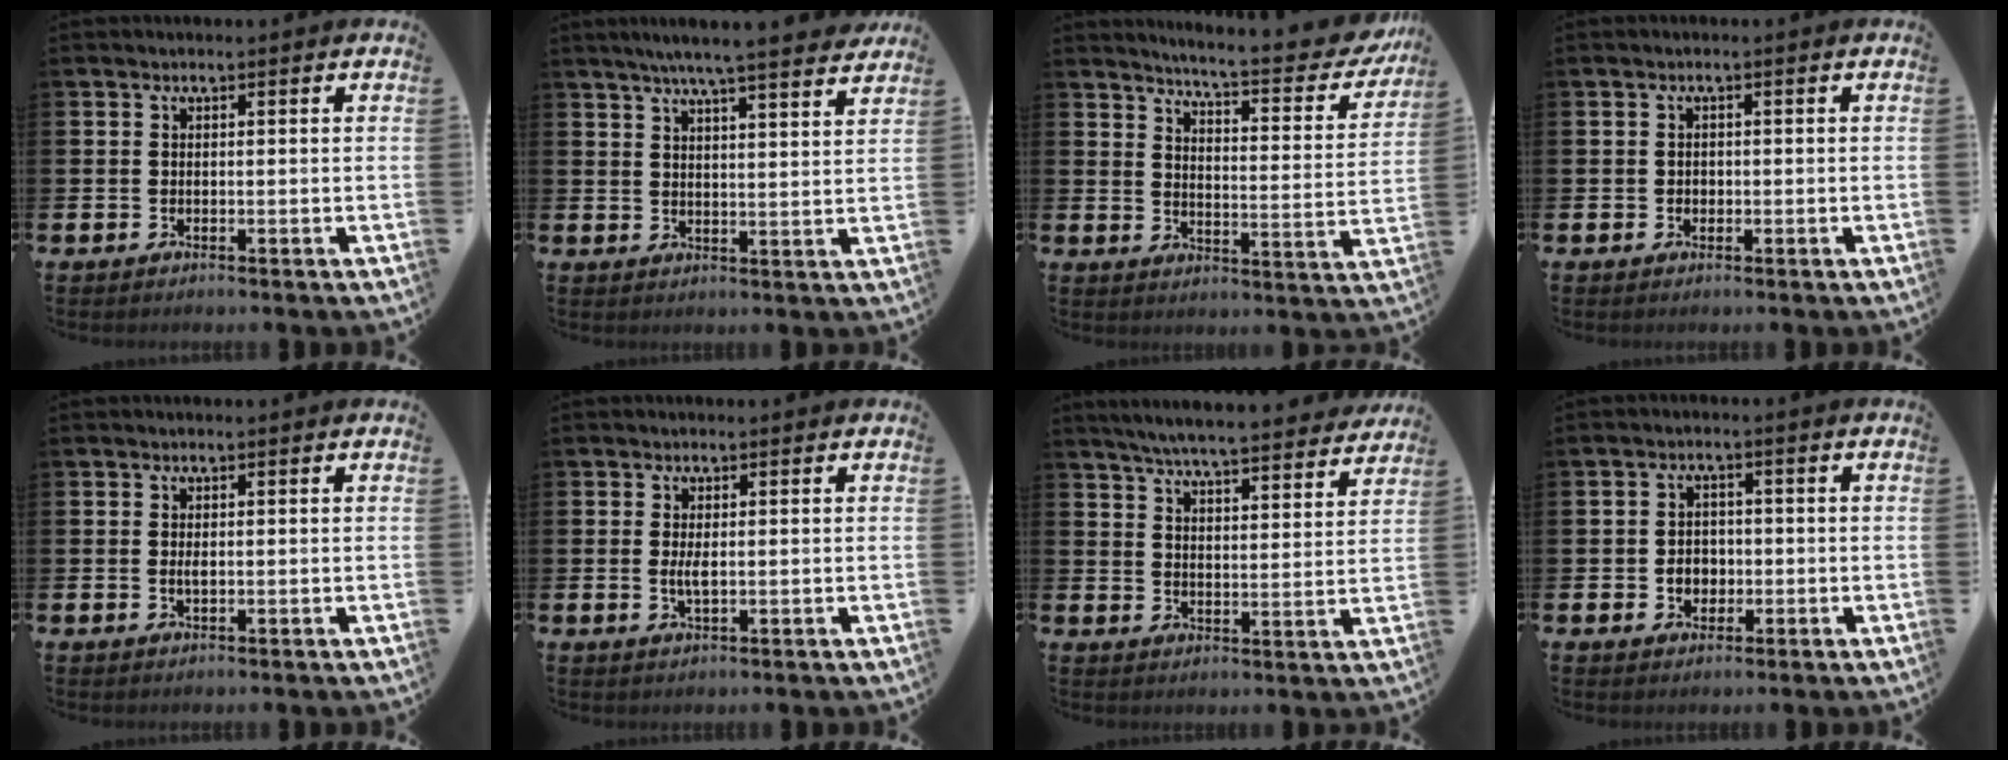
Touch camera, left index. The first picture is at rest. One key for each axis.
{"total": 6.4, "fx": 5.9, "fy": -0.4, "fz": 2.3, "tx": -0.055, "ty": -0.032, "tz": 0.102}
{"total": 6.0, "fx": 5.7, "fy": 0.0, "fz": 2.1, "tx": -0.053, "ty": -0.050, "tz": 0.089}
{"total": 0.9, "fx": 0.0, "fy": 0.8, "fz": 0.2, "tx": -0.005, "ty": 0.009, "tz": -0.003}
{"total": 0.9, "fx": 0.1, "fy": 0.3, "fz": 0.8, "tx": -0.014, "ty": 0.003, "tz": 0.001}
{"total": 2.0, "fx": 0.2, "fy": 0.6, "fz": 1.9, "tx": -0.027, "ty": -0.002, "tz": -0.001}
{"total": 6.2, "fx": 6.0, "fy": 0.2, "fz": 1.6, "tx": -0.051, "ty": -0.045, "tz": 0.104}
{"total": 3.0, "fx": -0.6, "fy": 2.5, "fz": 1.4, "tx": -0.016, "ty": 0.000, "tz": -0.020}